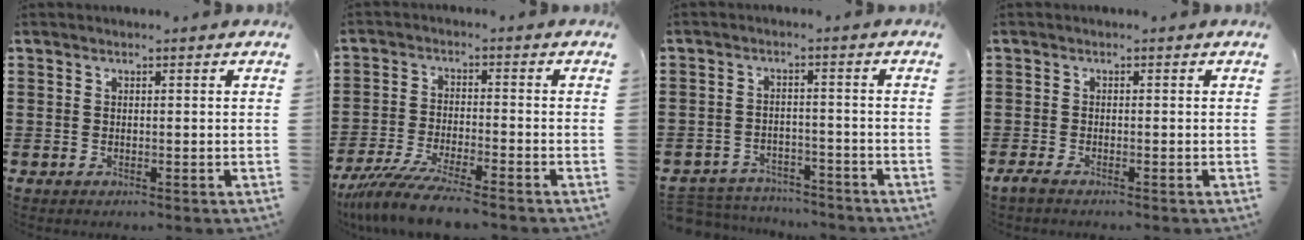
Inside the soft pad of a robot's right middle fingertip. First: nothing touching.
{"total": 7.2, "force": [-6.3, 0.0, 3.4], "torque": [-0.083, -0.016, -0.125]}
{"total": 3.9, "force": [-3.9, 0.7, -0.1], "torque": [-0.013, 0.001, -0.086]}
{"total": 1.1, "force": [-0.9, 0.3, 0.6], "torque": [-0.021, -0.004, -0.020]}